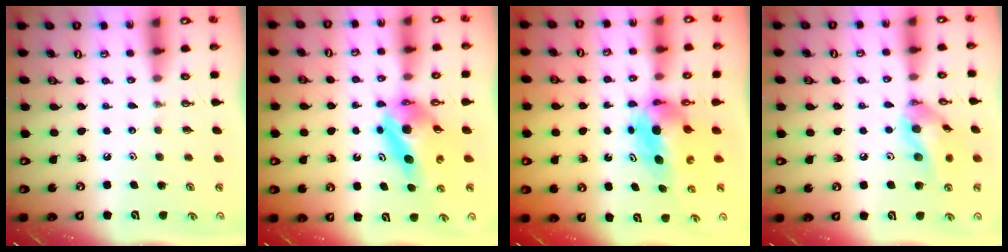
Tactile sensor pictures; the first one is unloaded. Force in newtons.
{"total": 9.6, "press": 9.5, "slide": 0.9}
{"total": 6.2, "press": 6.1, "slide": 1.2}
{"total": 13.6, "press": 13.5, "slide": 2.3}